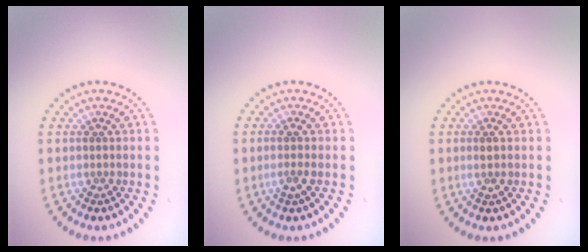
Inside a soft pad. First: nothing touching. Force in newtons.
{"total": 1.1, "press": 1.1, "slide": 0.4}
{"total": 0.7, "press": 0.5, "slide": 0.5}